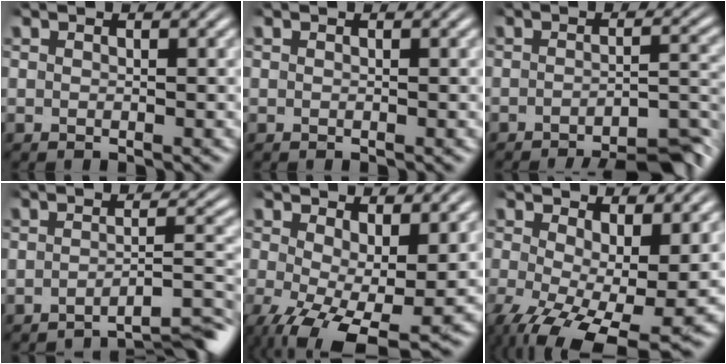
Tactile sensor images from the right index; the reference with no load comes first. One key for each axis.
{"total": 0.0}
{"total": 8.2, "fx": -6.9, "fy": 1.9, "fz": 4.1, "tx": -0.033, "ty": -0.019, "tz": -0.099}
{"total": 7.4, "fx": -6.1, "fy": 1.3, "fz": 4.1, "tx": -0.040, "ty": -0.019, "tz": -0.087}
{"total": 6.4, "fx": -2.4, "fy": 3.1, "fz": 5.1, "tx": -0.097, "ty": -0.058, "tz": -0.010}
{"total": 7.7, "fx": -3.4, "fy": 3.7, "fz": 5.8, "tx": -0.112, "ty": -0.068, "tz": -0.023}